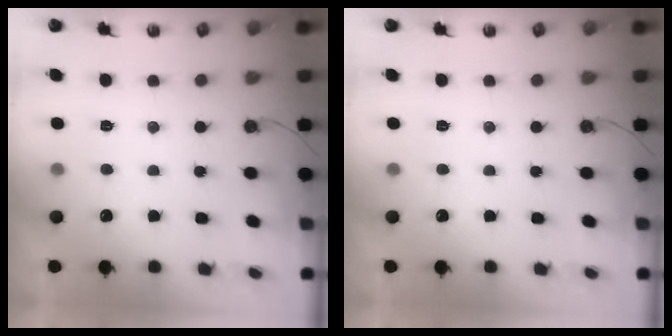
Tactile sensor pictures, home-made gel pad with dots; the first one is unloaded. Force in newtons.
{"total": 0.0}